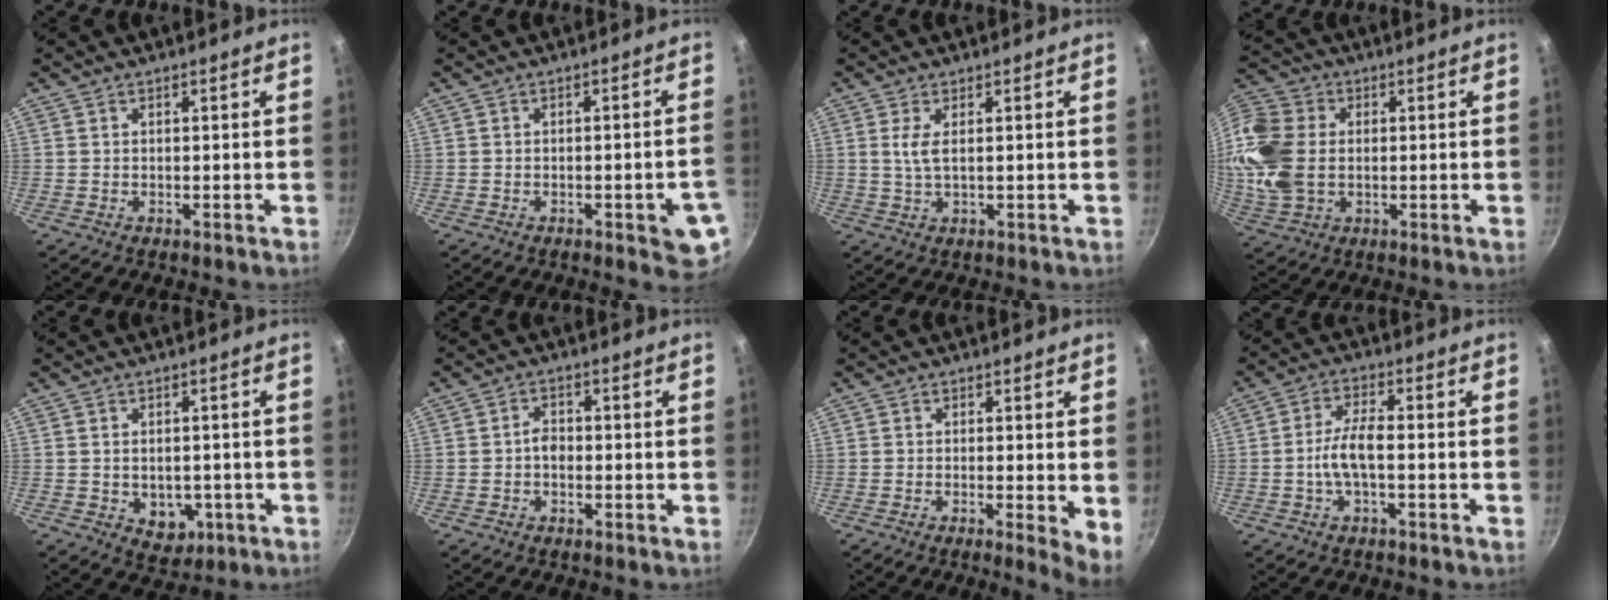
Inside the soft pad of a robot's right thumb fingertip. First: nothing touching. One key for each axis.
{"total": 6.9, "fx": -2.4, "fy": 2.0, "fz": 6.2, "tx": -0.059, "ty": 0.010, "tz": -0.025}
{"total": 3.0, "fx": 0.7, "fy": 1.0, "fz": 2.7, "tx": -0.062, "ty": -0.001, "tz": 0.019}
{"total": 15.1, "fx": 0.5, "fy": 11.3, "fz": 9.9, "tx": -0.196, "ty": 0.008, "tz": 0.007}
{"total": 5.7, "fx": -1.4, "fy": 4.3, "fz": 3.5, "tx": -0.030, "ty": 0.003, "tz": -0.007}
{"total": 2.5, "fx": -0.6, "fy": 1.8, "fz": 1.6, "tx": -0.015, "ty": 0.015, "tz": -0.010}
{"total": 4.6, "fx": -0.4, "fy": 0.8, "fz": 4.5, "tx": -0.060, "ty": -0.012, "tz": -0.008}
{"total": 6.1, "fx": -1.4, "fy": 2.1, "fz": 5.5, "tx": -0.113, "ty": 0.025, "tz": -0.033}